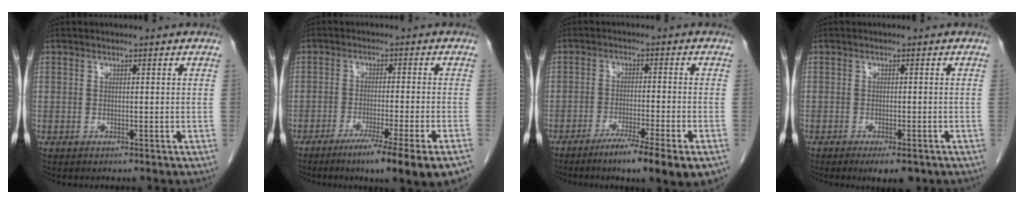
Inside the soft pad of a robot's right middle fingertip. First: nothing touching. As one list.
[{"total": 12.4, "force": [-8.3, -0.8, 9.2], "torque": [-0.103, -0.027, -0.121]}, {"total": 10.1, "force": [-6.4, -0.2, 7.8], "torque": [-0.109, -0.021, -0.096]}, {"total": 4.2, "force": [-2.8, 1.2, 2.9], "torque": [-0.033, -0.006, -0.036]}]